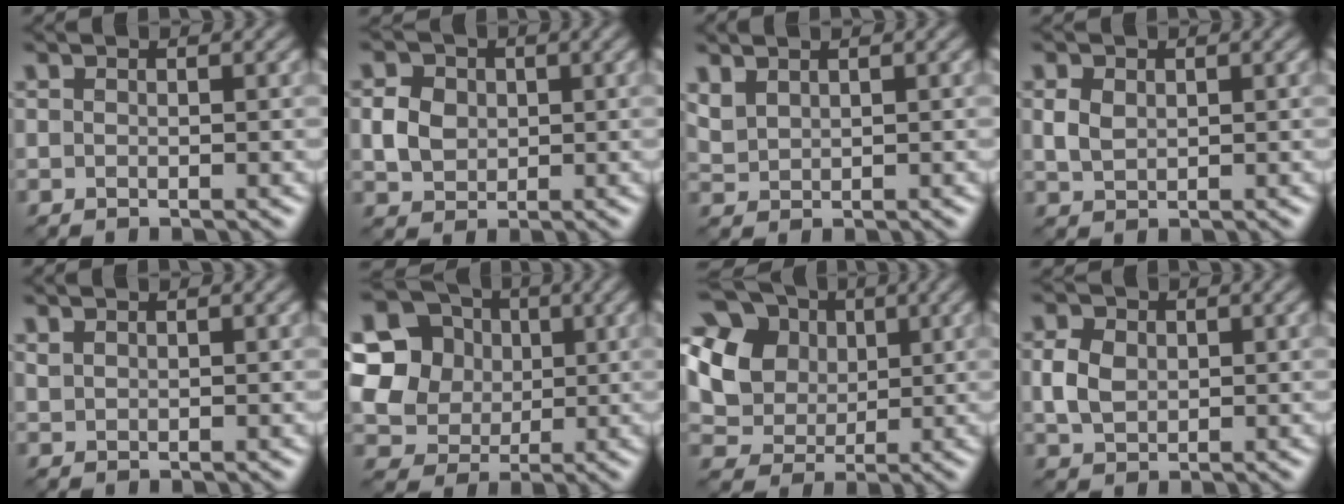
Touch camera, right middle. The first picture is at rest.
{"total": 2.8, "force": [0.3, 2.5, 1.3], "torque": [-0.031, 0.001, 0.007]}
{"total": 1.5, "force": [1.2, 0.7, 0.5], "torque": [-0.019, 0.000, 0.032]}
{"total": 1.7, "force": [0.5, 1.3, 1.0], "torque": [-0.025, 0.000, 0.013]}
{"total": 0.6, "force": [0.5, 0.3, 0.1], "torque": [-0.005, 0.000, 0.015]}
{"total": 13.6, "force": [4.1, 11.9, 5.2], "torque": [-0.153, 0.031, 0.065]}
{"total": 14.9, "force": [5.6, 12.2, 6.4], "torque": [-0.179, 0.028, 0.098]}
{"total": 2.8, "force": [0.4, 2.3, 1.6], "torque": [-0.043, 0.002, 0.007]}